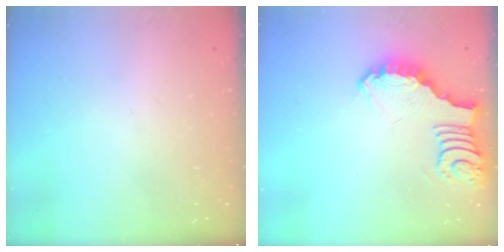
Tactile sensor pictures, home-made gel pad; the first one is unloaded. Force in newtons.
{"total": 4.0, "press": 4.0, "slide": 0.3}